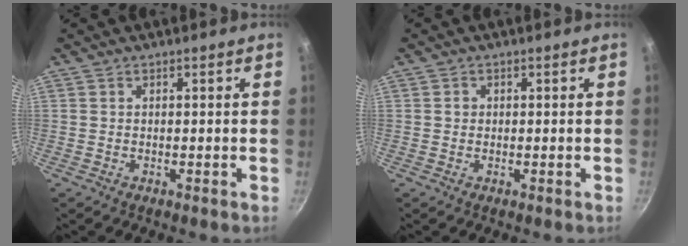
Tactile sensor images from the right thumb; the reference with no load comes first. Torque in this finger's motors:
{"motor_torque": [0.00, 0.23, 0.53, -0.34, 0.00]}